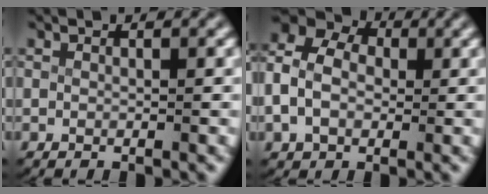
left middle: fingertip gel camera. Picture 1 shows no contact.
{"total": 10.2, "force": [1.7, 8.4, 5.5], "torque": [-0.112, 0.024, 0.005]}